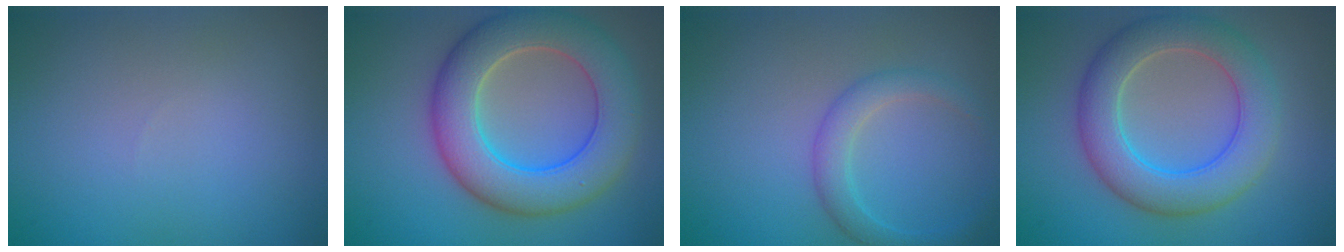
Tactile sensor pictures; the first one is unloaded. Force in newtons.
{"total": 8.7, "press": 8.7, "slide": 0.4}
{"total": 2.6, "press": 2.6, "slide": 0.1}
{"total": 6.6, "press": 6.6, "slide": 0.3}